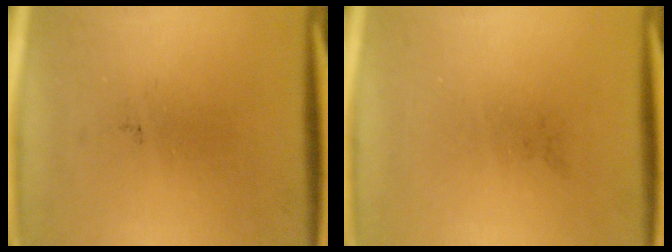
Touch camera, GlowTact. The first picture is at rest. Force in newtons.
{"total": 0.0}